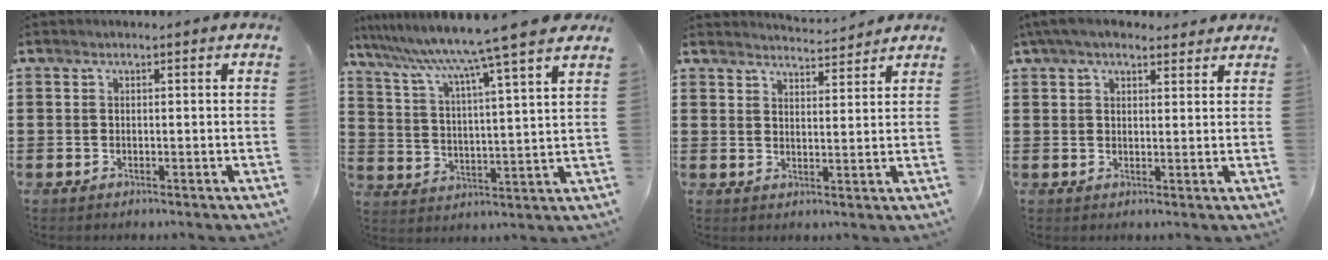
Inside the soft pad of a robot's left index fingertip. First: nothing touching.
{"total": 9.5, "force": [8.0, -1.9, 4.6], "torque": [-0.122, -0.058, 0.125]}
{"total": 3.5, "force": [3.5, 0.0, 0.3], "torque": [-0.008, -0.020, 0.060]}
{"total": 4.7, "force": [3.8, 1.4, 2.4], "torque": [-0.057, -0.001, 0.071]}